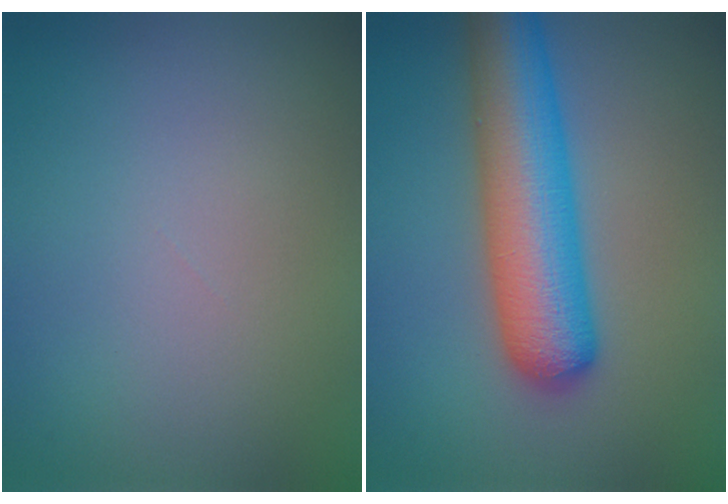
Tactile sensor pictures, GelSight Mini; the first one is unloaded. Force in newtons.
{"total": 8.7, "press": 8.7, "slide": 0.3}